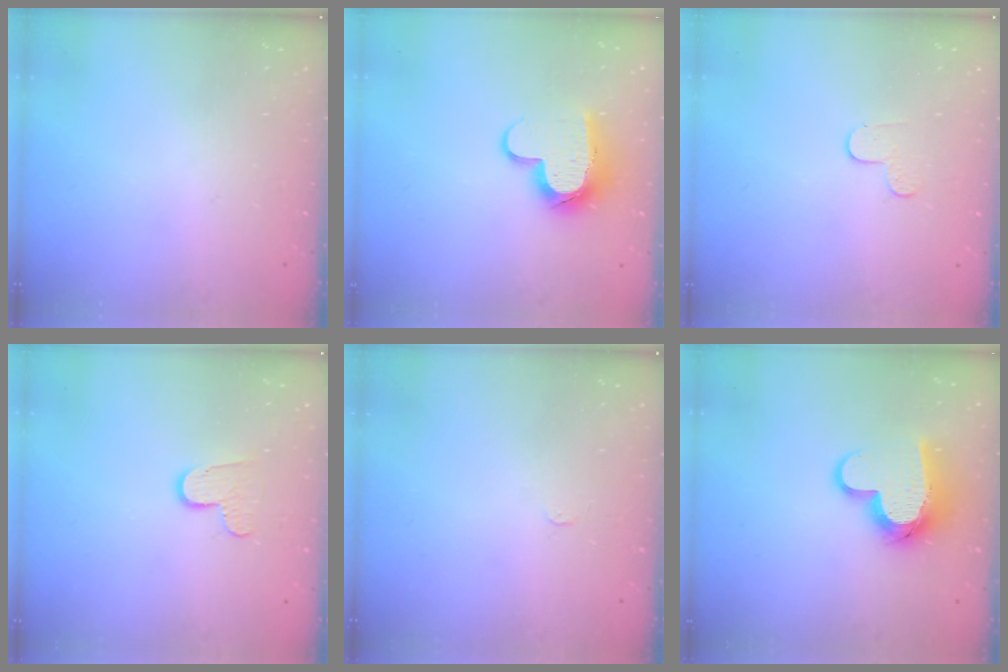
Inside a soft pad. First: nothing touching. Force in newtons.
{"total": 11.7, "press": 11.7, "slide": 1.0}
{"total": 3.7, "press": 3.7, "slide": 0.4}
{"total": 7.7, "press": 7.6, "slide": 0.4}
{"total": 2.4, "press": 2.4, "slide": 0.3}
{"total": 13.2, "press": 13.2, "slide": 0.9}